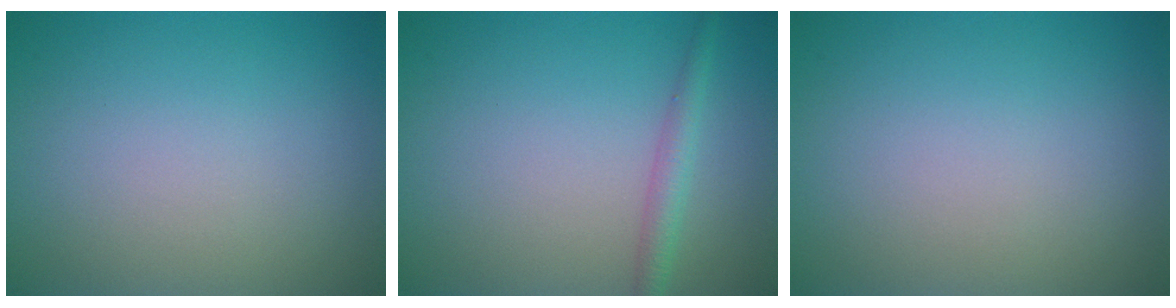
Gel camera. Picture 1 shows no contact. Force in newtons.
{"total": 2.0, "press": 2.0, "slide": 0.0}
{"total": 0.0}